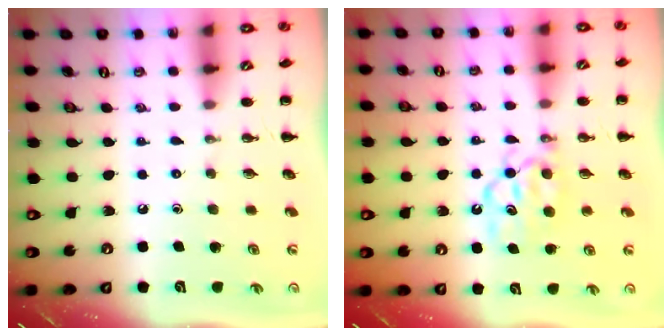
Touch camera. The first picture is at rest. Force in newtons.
{"total": 7.9, "press": 7.9, "slide": 0.6}